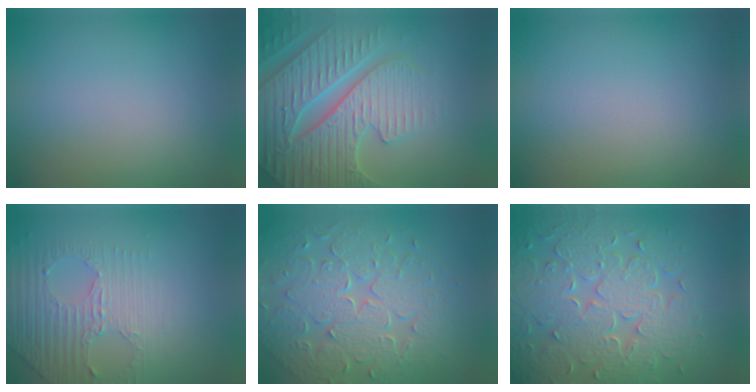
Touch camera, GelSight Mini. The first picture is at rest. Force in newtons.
{"total": 7.6, "press": 7.4, "slide": 1.8}
{"total": 0.0}
{"total": 4.5, "press": 3.1, "slide": 3.2}
{"total": 8.1, "press": 5.8, "slide": 5.7}
{"total": 8.8, "press": 6.1, "slide": 6.3}